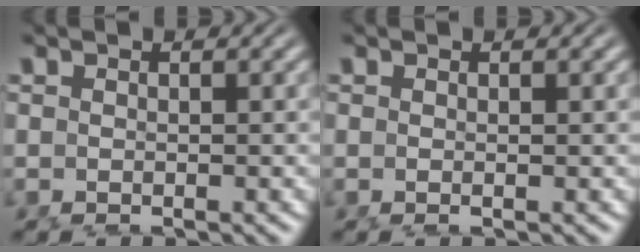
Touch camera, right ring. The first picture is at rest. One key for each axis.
{"total": 1.0, "fx": 0.1, "fy": -0.8, "fz": 0.5, "tx": -0.001, "ty": 0.004, "tz": 0.000}